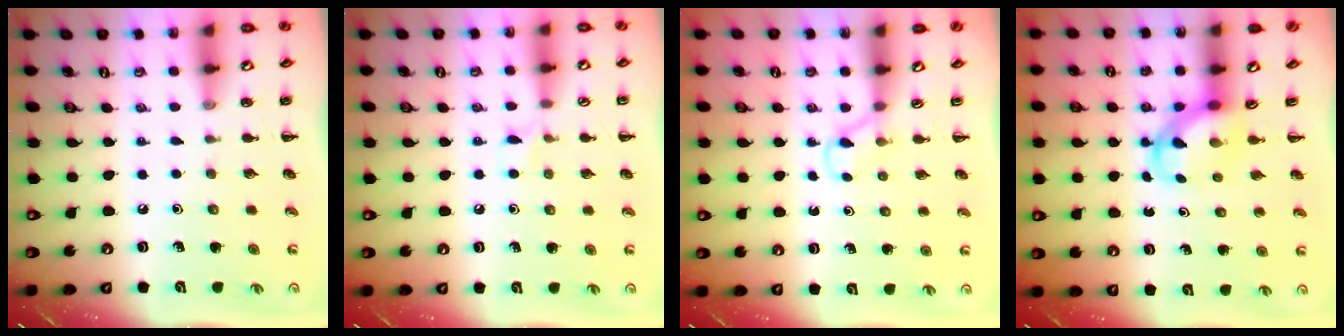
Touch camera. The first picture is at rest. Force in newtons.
{"total": 4.0, "press": 3.6, "slide": 1.6}
{"total": 3.2, "press": 3.0, "slide": 1.2}
{"total": 3.6, "press": 3.6, "slide": 0.5}